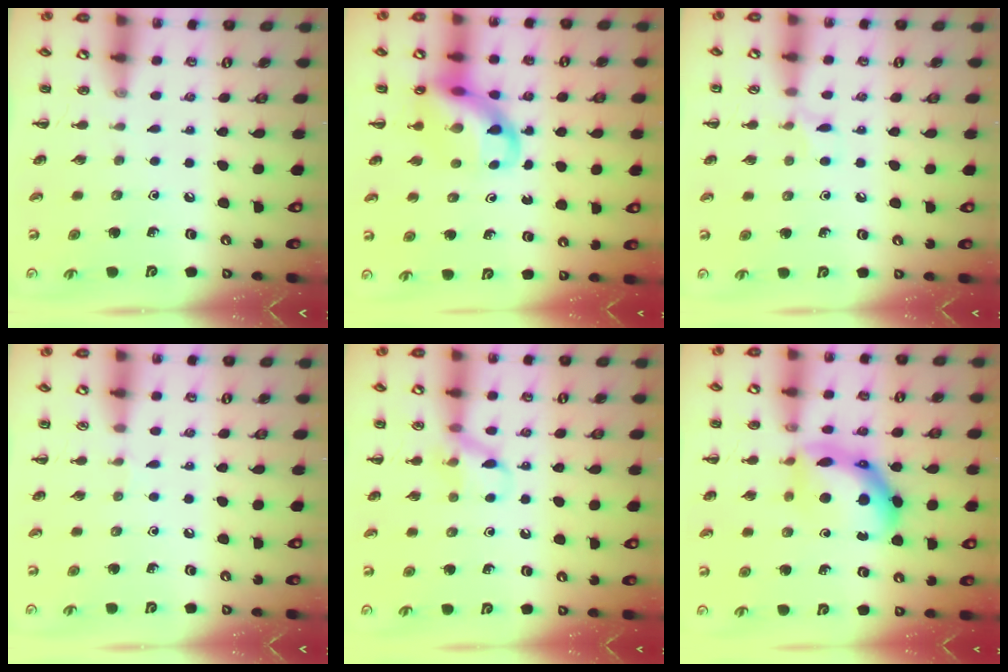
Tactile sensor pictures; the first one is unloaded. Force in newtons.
{"total": 11.3, "press": 10.9, "slide": 2.8}
{"total": 6.1, "press": 5.7, "slide": 2.1}
{"total": 2.9, "press": 2.8, "slide": 1.0}
{"total": 8.2, "press": 8.1, "slide": 0.9}
{"total": 13.6, "press": 13.6, "slide": 0.8}